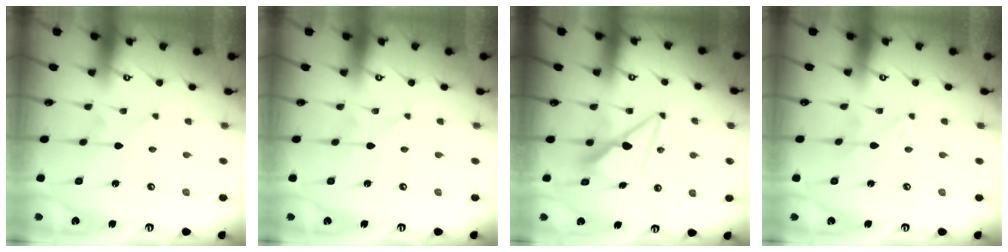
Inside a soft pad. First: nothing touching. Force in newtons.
{"total": 0.0}
{"total": 7.7, "press": 7.7, "slide": 0.4}
{"total": 0.0}